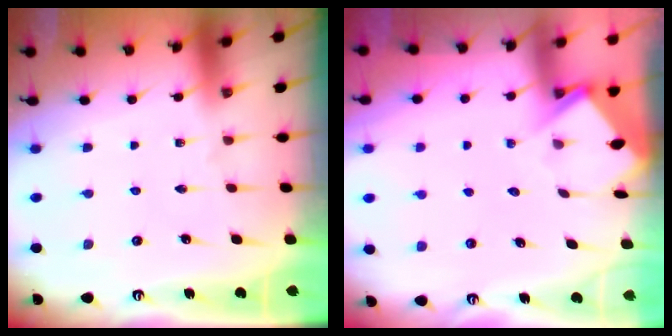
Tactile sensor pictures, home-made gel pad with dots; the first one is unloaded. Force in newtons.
{"total": 3.9, "press": 3.9, "slide": 0.4}